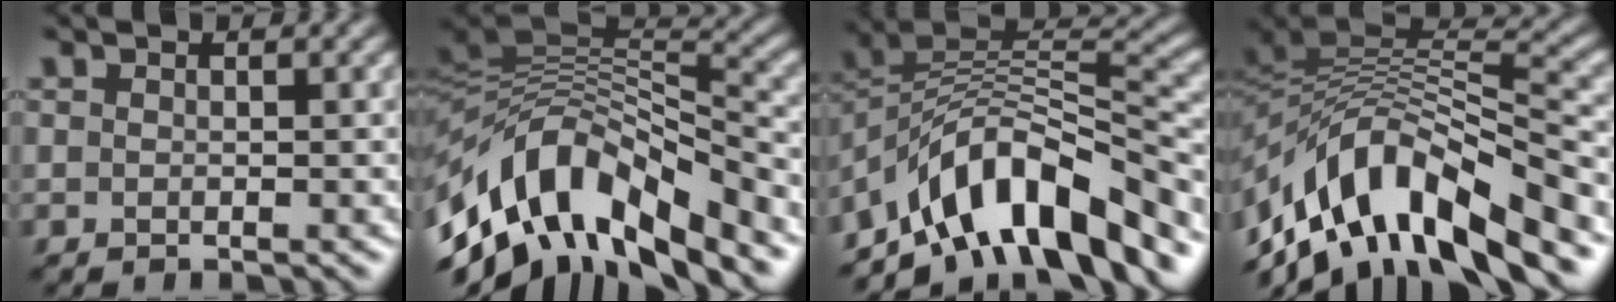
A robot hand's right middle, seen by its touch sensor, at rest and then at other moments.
{"total": 12.0, "force": [-5.8, 5.4, 9.0], "torque": [-0.165, 0.017, -0.113]}
{"total": 11.2, "force": [-6.8, 4.8, 7.5], "torque": [-0.111, 0.019, -0.132]}
{"total": 11.6, "force": [-6.3, 5.2, 8.3], "torque": [-0.150, 0.015, -0.115]}